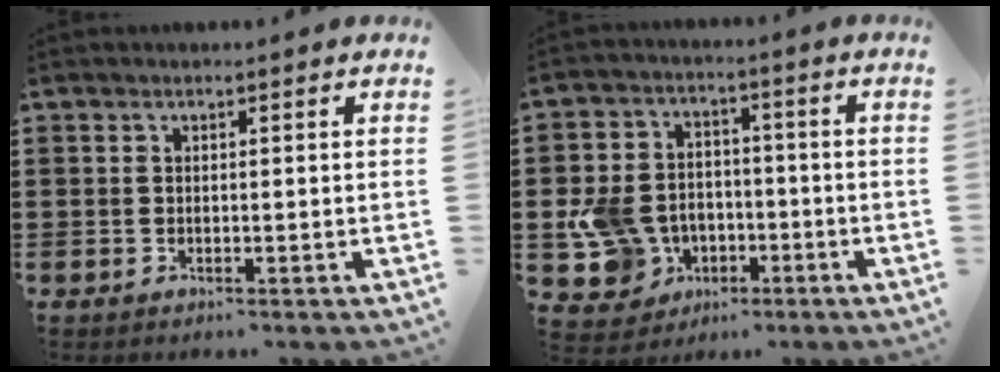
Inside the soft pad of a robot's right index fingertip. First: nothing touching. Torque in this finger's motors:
{"motor_torque": [0.97, -0.55, 0.27, 0.12]}